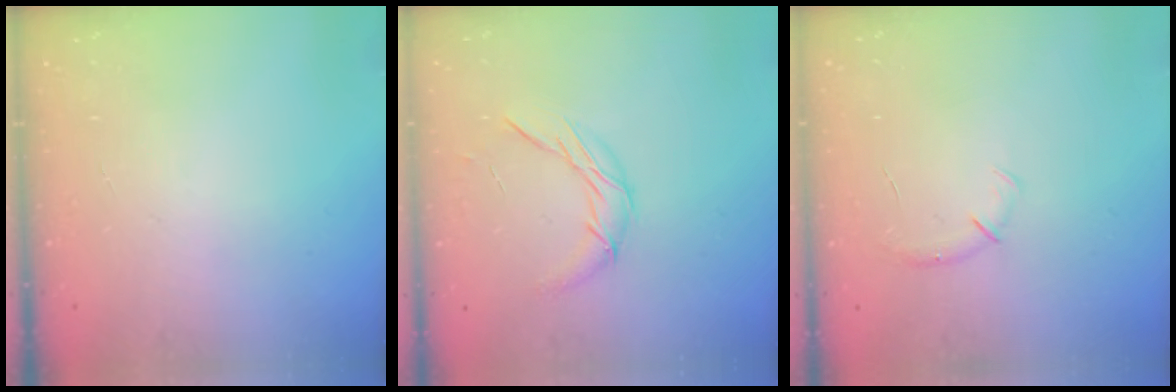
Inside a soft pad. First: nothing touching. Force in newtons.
{"total": 7.9, "press": 7.9, "slide": 0.2}
{"total": 4.3, "press": 4.1, "slide": 1.1}